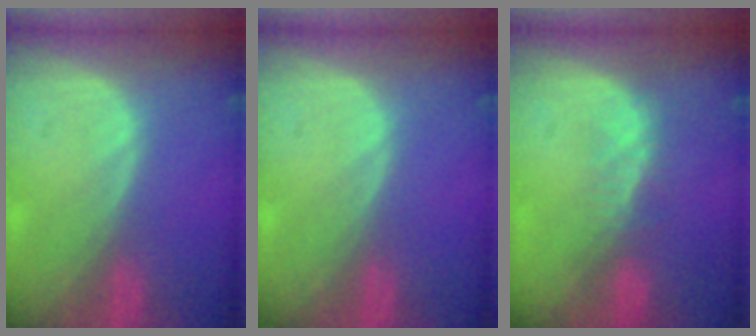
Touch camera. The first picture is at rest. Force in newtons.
{"total": 0.0}
{"total": 2.8, "press": 2.3, "slide": 1.7}